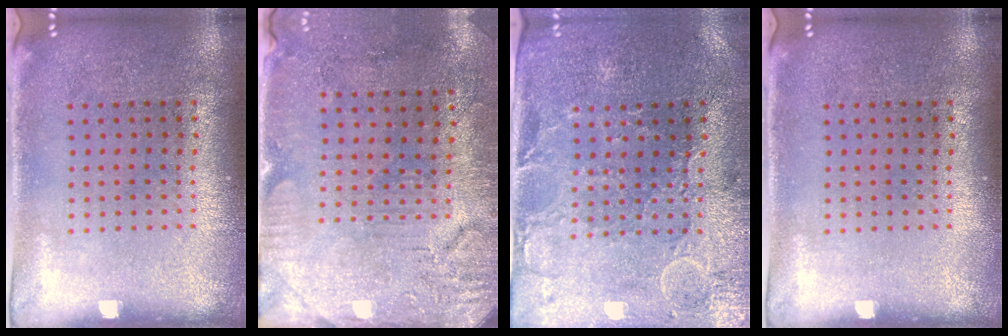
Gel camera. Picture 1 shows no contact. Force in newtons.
{"total": 3.1, "press": 2.6, "slide": 1.6}
{"total": 0.7, "press": 0.5, "slide": 0.4}
{"total": 0.0}